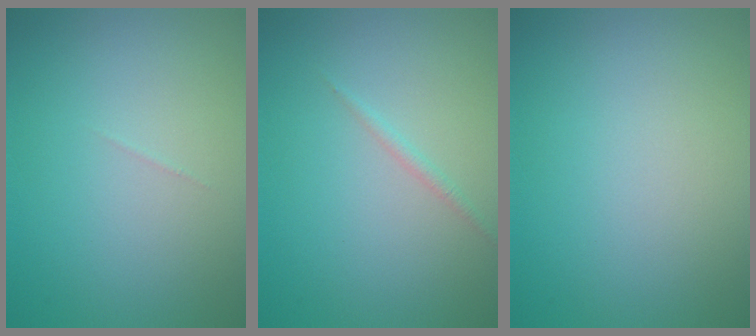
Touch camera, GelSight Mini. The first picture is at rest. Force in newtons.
{"total": 0.7, "press": 0.7, "slide": 0.0}
{"total": 0.0}